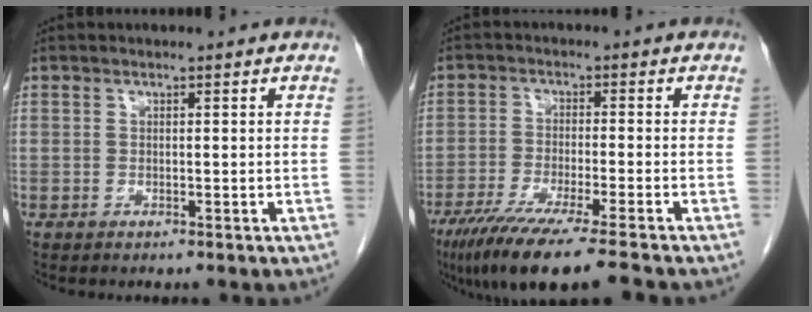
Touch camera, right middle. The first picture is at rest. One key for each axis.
{"total": 12.3, "fx": -9.5, "fy": -0.4, "fz": 7.9, "tx": -0.124, "ty": -0.036, "tz": -0.153}